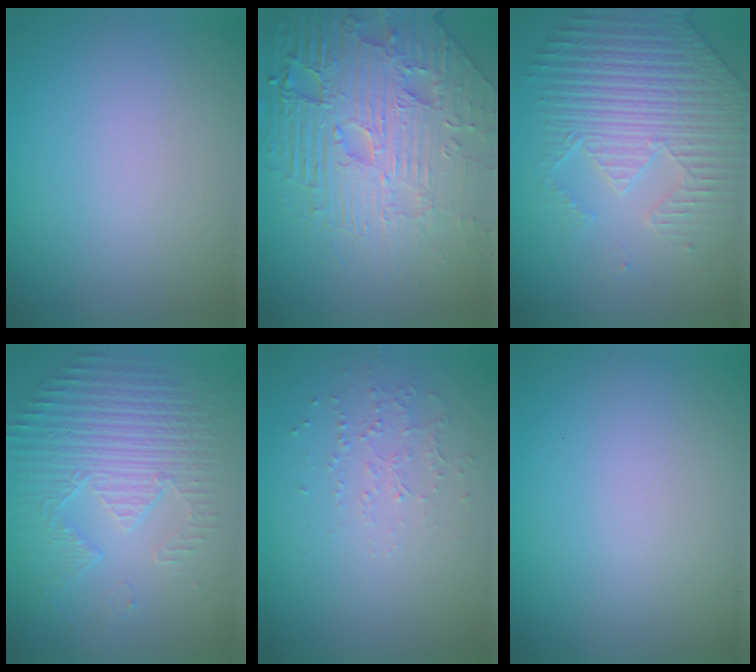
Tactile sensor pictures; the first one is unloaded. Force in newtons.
{"total": 8.7, "press": 6.2, "slide": 6.1}
{"total": 4.2, "press": 4.1, "slide": 1.0}
{"total": 5.6, "press": 3.5, "slide": 4.4}
{"total": 1.0, "press": 0.6, "slide": 0.8}
{"total": 0.0}